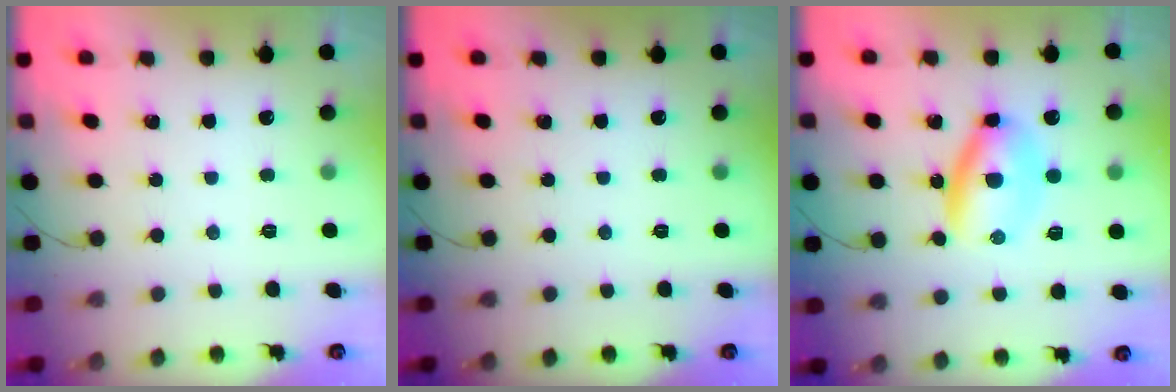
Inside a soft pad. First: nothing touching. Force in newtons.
{"total": 0.0}
{"total": 6.2, "press": 6.1, "slide": 1.2}